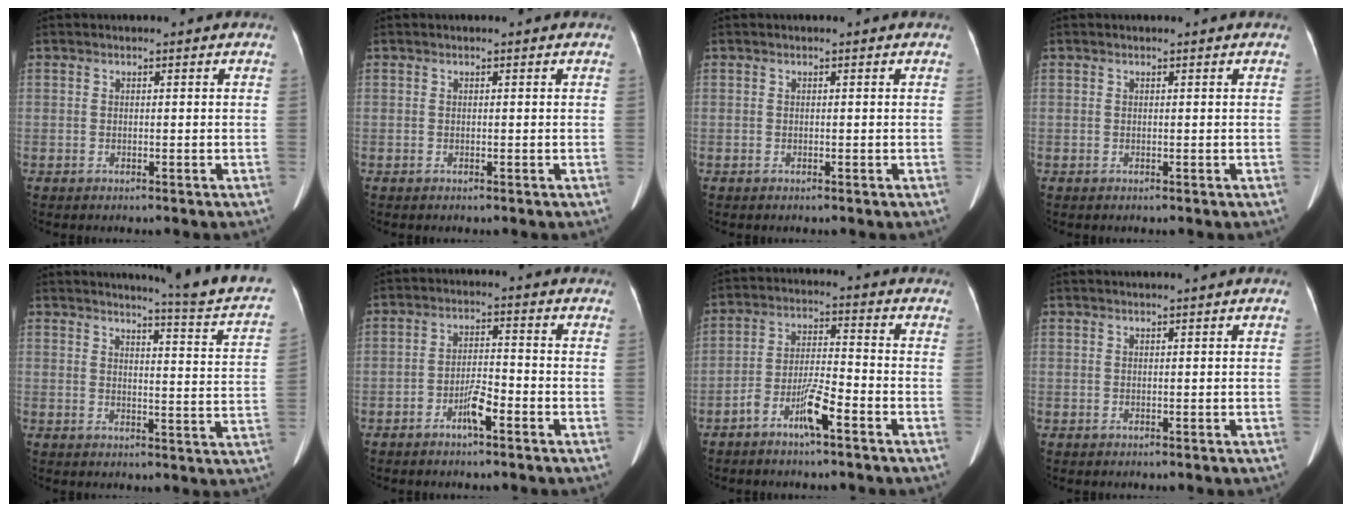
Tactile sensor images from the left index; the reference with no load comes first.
{"total": 0.0}
{"total": 0.0}
{"total": 0.0}
{"total": 14.0, "force": [12.8, -0.6, 5.7], "torque": [-0.067, -0.068, 0.131]}
{"total": 4.2, "force": [-2.6, 0.9, 3.2], "torque": [-0.065, 0.007, -0.047]}
{"total": 6.5, "force": [-4.1, 0.7, 5.0], "torque": [-0.104, 0.007, -0.075]}
{"total": 0.5, "force": [0.3, -0.1, 0.4], "torque": [-0.011, 0.003, 0.011]}